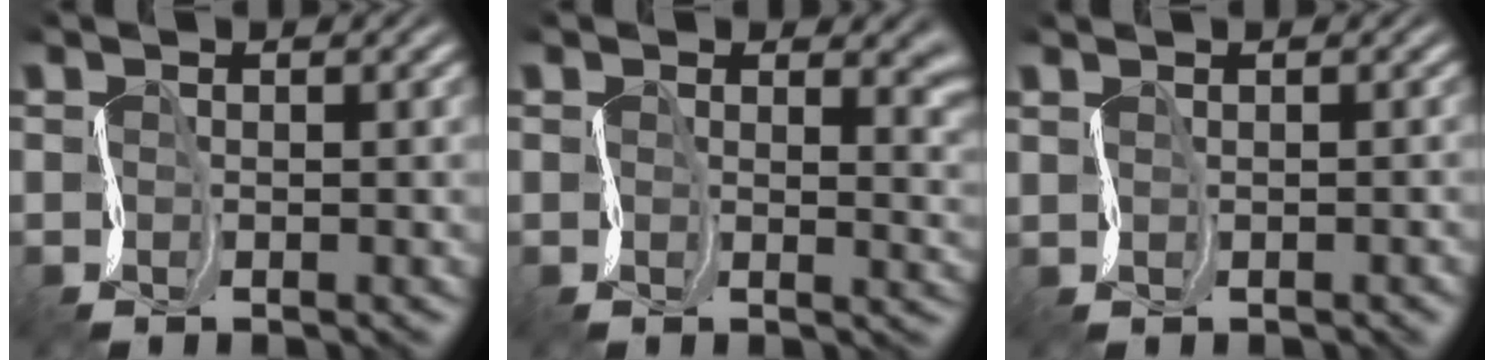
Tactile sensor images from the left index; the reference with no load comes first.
{"total": 4.5, "force": [1.3, 2.9, 3.2], "torque": [-0.026, -0.006, 0.017]}
{"total": 0.5, "force": [0.4, 0.3, -0.1], "torque": [0.015, 0.005, 0.010]}